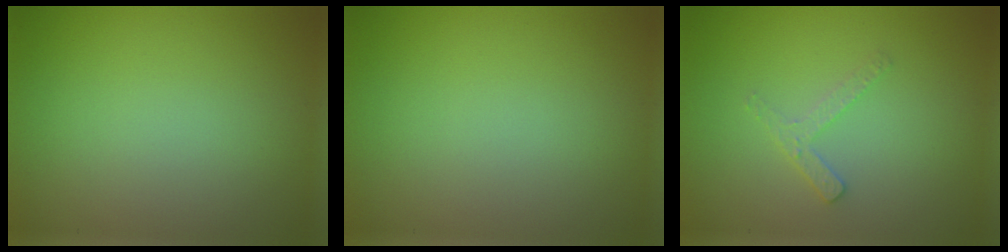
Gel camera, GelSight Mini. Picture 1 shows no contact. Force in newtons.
{"total": 0.0}
{"total": 1.7, "press": 1.7, "slide": 0.3}